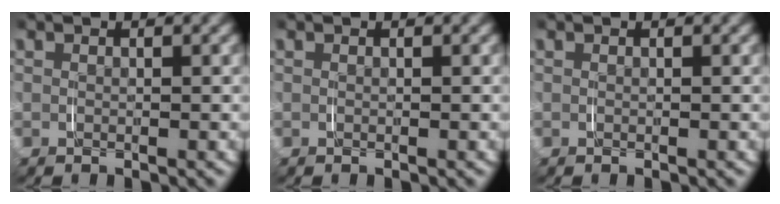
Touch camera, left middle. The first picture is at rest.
{"total": 0.0}
{"total": 0.0}